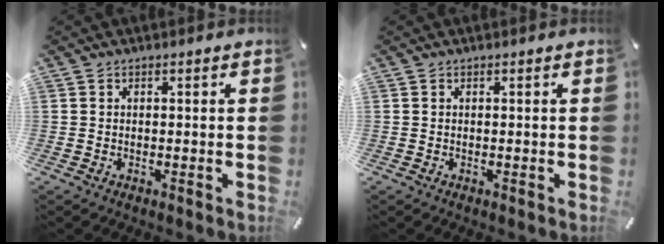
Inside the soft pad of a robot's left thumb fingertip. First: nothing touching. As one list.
[{"total": 0.0}]